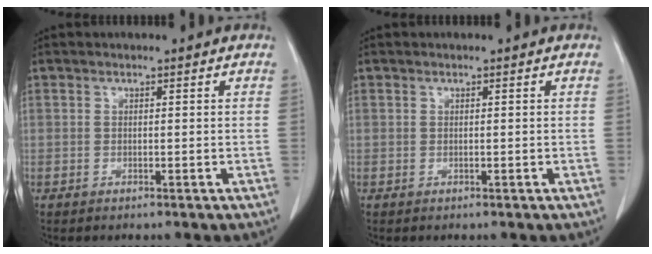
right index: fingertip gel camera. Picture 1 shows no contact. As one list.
[{"total": 0.0}]